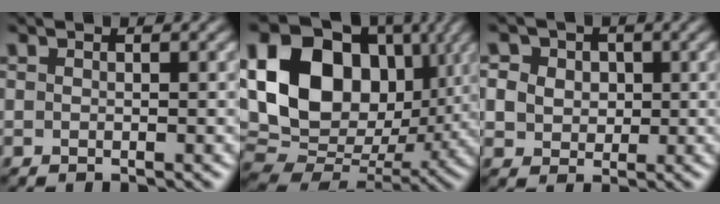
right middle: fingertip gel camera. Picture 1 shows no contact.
{"total": 18.8, "force": [4.3, 13.9, 11.9], "torque": [-0.242, 0.012, 0.087]}
{"total": 7.8, "force": [2.6, 6.7, 3.0], "torque": [-0.079, 0.033, 0.029]}